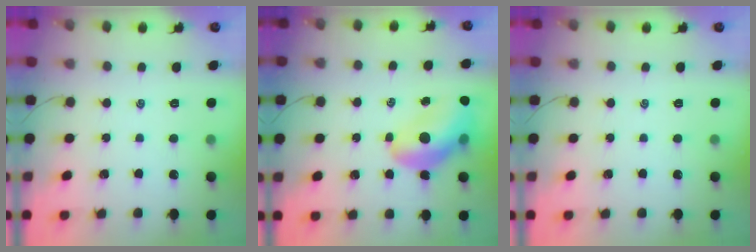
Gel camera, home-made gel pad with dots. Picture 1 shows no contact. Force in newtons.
{"total": 13.2, "press": 12.6, "slide": 3.7}
{"total": 0.0}